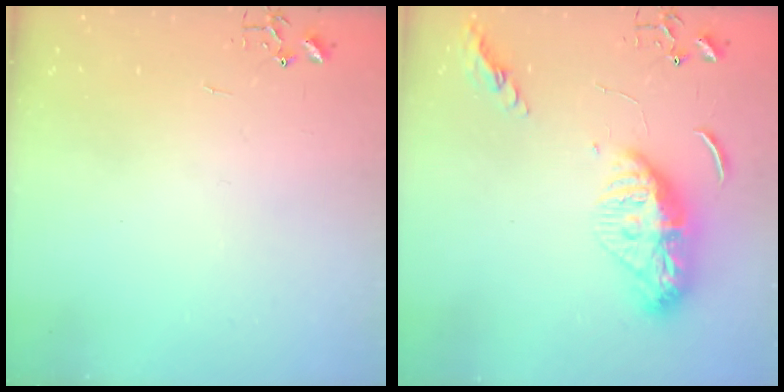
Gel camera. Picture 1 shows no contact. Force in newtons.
{"total": 13.0, "press": 13.0, "slide": 1.2}